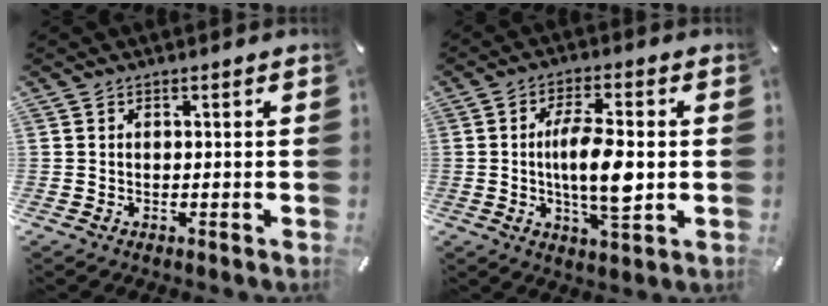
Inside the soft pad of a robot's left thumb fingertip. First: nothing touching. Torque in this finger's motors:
{"motor_torque": [0.03, 0.78, 1.36, -0.11, 0.44]}